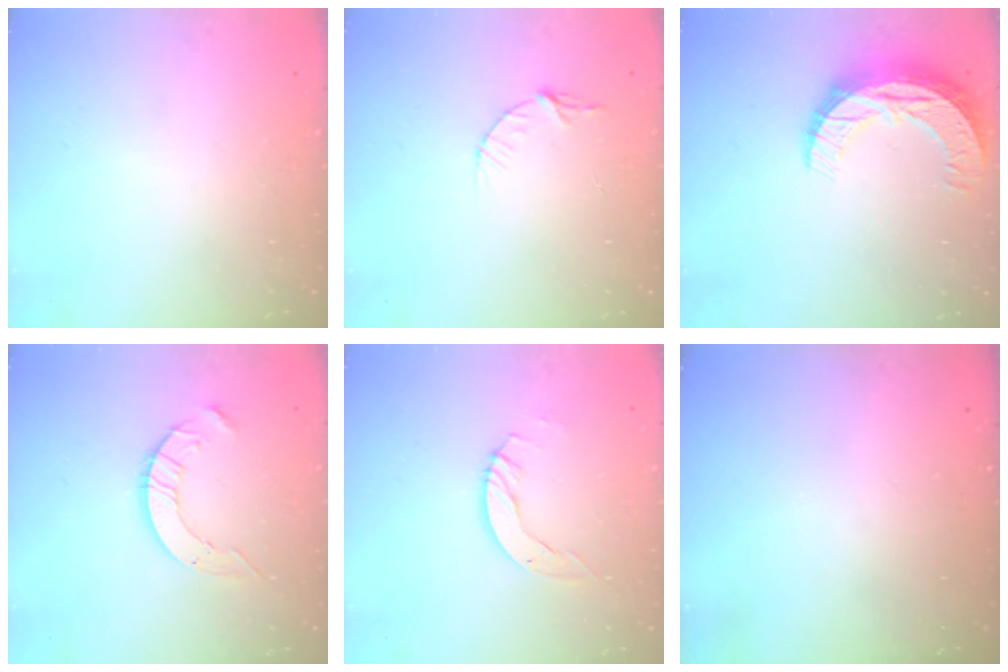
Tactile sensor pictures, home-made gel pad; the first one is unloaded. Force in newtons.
{"total": 3.4, "press": 3.4, "slide": 0.4}
{"total": 10.7, "press": 10.7, "slide": 0.8}
{"total": 7.0, "press": 7.0, "slide": 0.4}
{"total": 4.9, "press": 4.9, "slide": 0.1}
{"total": 0.0}